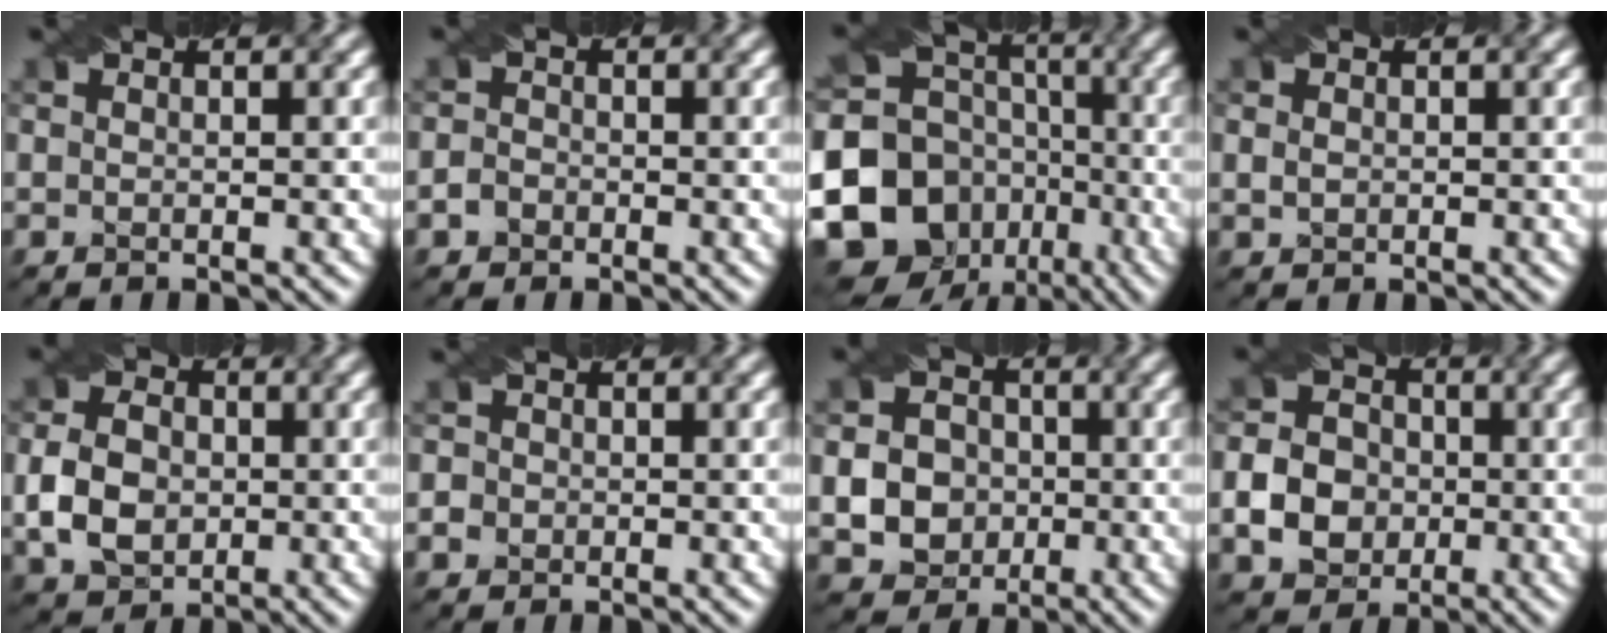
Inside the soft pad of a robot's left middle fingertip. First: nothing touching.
{"total": 1.2, "force": [-1.0, 0.7, 0.1], "torque": [0.003, 0.000, -0.022]}
{"total": 18.9, "force": [-6.7, 16.1, 7.3], "torque": [-0.172, -0.028, -0.129]}
{"total": 0.8, "force": [-0.1, 0.7, 0.4], "torque": [-0.007, -0.003, 0.001]}
{"total": 5.2, "force": [-0.8, 4.0, 3.1], "torque": [-0.069, 0.000, -0.023]}
{"total": 1.9, "force": [-0.6, 1.8, 0.2], "torque": [0.006, 0.010, -0.024]}
{"total": 6.4, "force": [-1.1, 5.8, 2.6], "torque": [-0.047, 0.001, -0.033]}
{"total": 4.9, "force": [-1.4, 4.2, 2.2], "torque": [-0.043, 0.003, -0.032]}